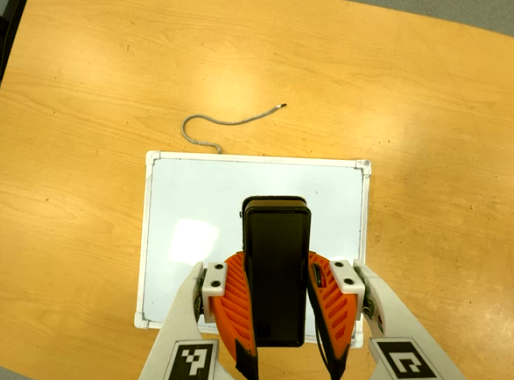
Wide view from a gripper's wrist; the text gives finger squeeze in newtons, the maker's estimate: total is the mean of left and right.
{"total": 7.7, "left": 6.1, "right": 9.3}